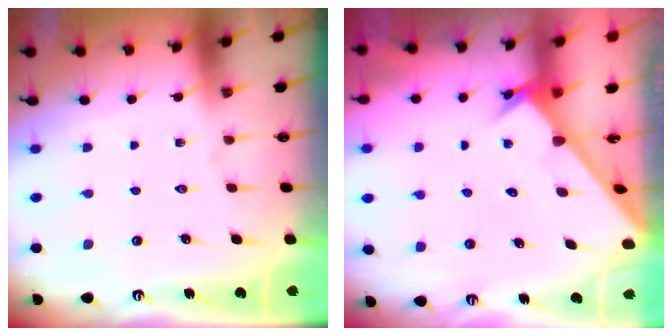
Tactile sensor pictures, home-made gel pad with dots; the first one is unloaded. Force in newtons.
{"total": 2.4, "press": 2.4, "slide": 0.2}